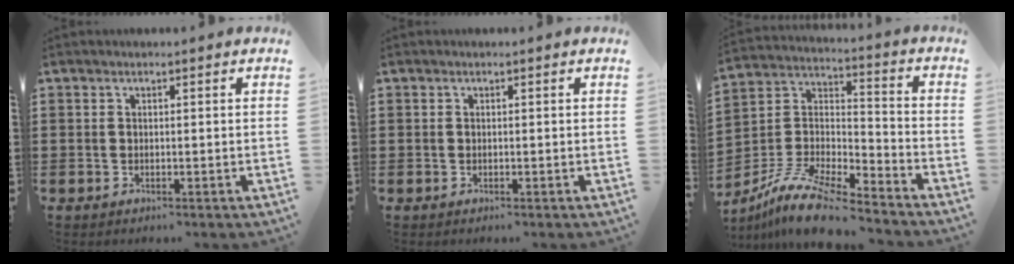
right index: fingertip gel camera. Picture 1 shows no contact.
{"total": 0.0}
{"total": 12.2, "force": [-10.4, 2.2, 5.9], "torque": [-0.124, 0.024, -0.206]}